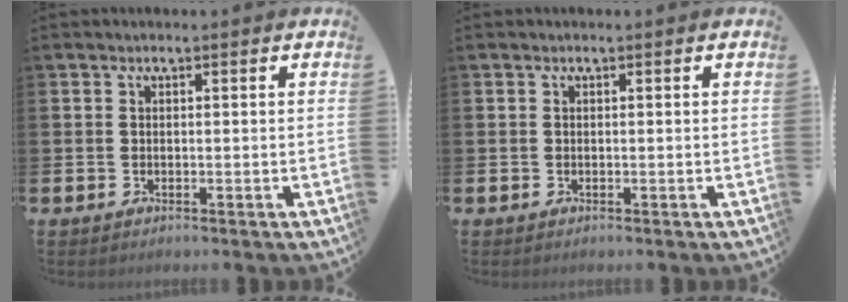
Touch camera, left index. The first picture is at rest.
{"total": 0.0}